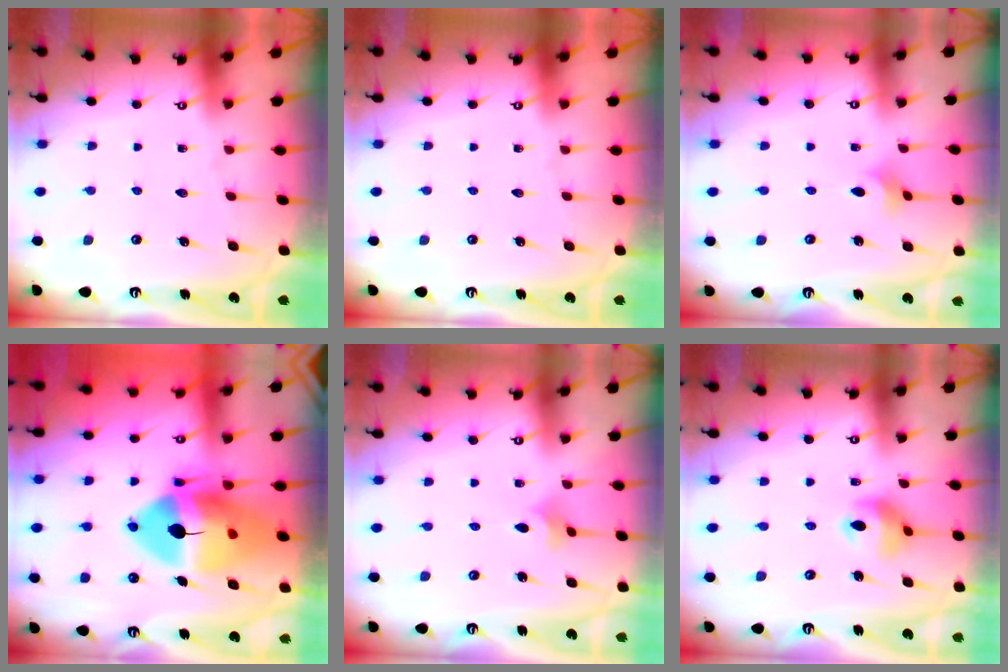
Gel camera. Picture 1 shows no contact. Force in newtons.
{"total": 0.0}
{"total": 2.6, "press": 2.5, "slide": 0.5}
{"total": 19.4, "press": 19.2, "slide": 2.9}
{"total": 2.5, "press": 2.5, "slide": 0.5}
{"total": 10.0, "press": 9.4, "slide": 3.4}